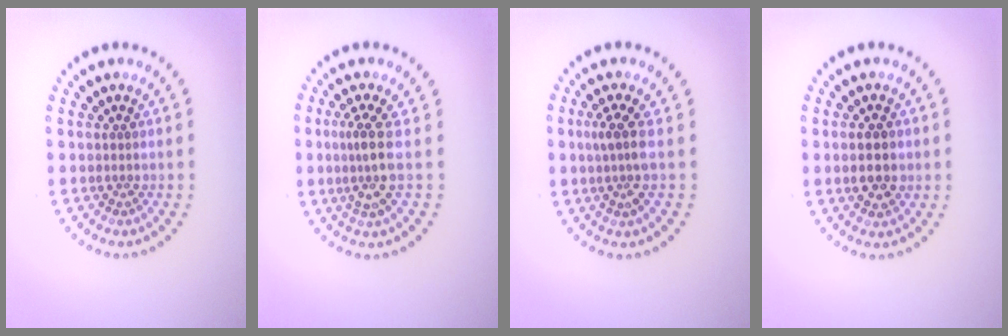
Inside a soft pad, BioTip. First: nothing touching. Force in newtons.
{"total": 3.0, "press": 2.3, "slide": 1.9}
{"total": 2.5, "press": 1.8, "slide": 1.7}
{"total": 3.5, "press": 3.5, "slide": 0.1}